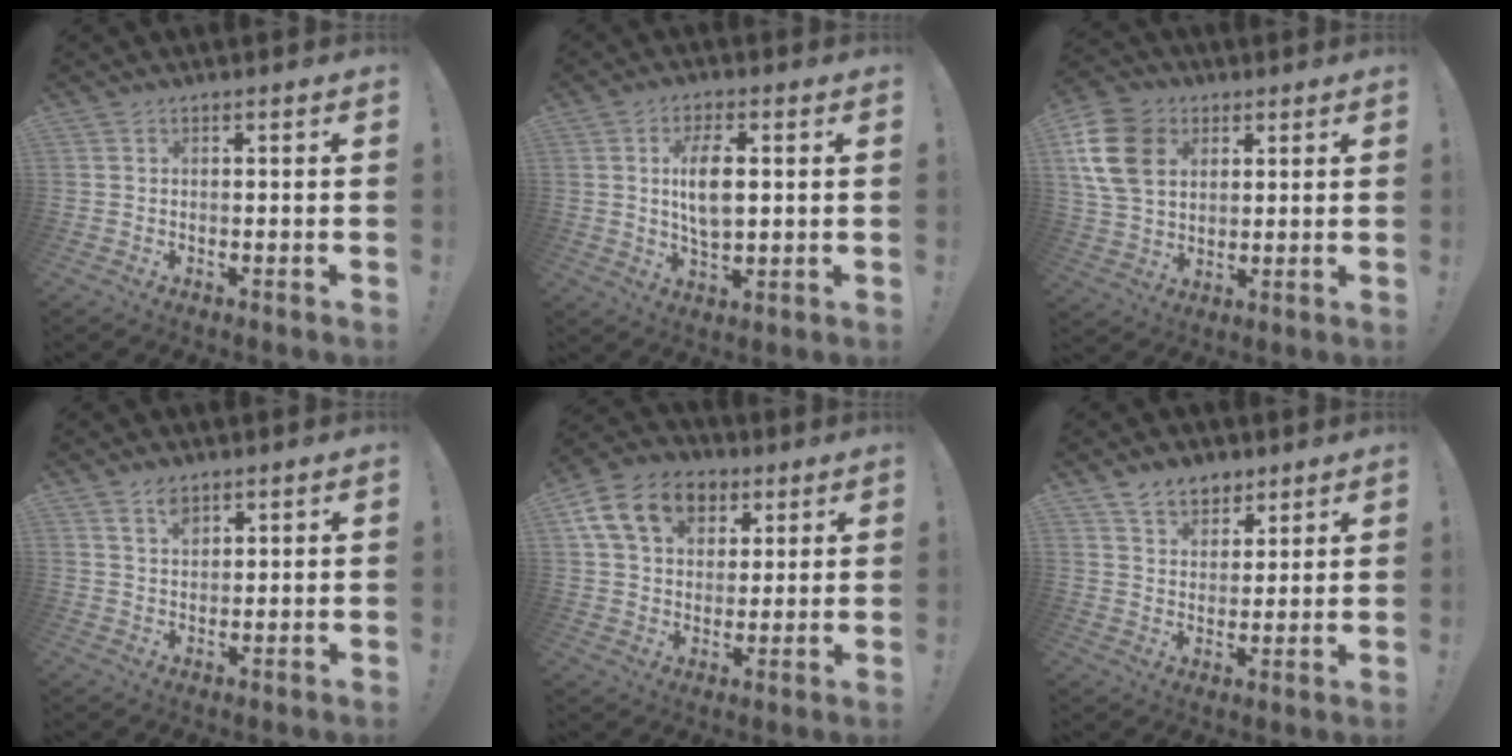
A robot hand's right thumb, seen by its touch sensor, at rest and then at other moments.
{"total": 9.2, "force": [1.5, 4.6, 7.8], "torque": [-0.135, -0.002, 0.021]}
{"total": 15.6, "force": [5.2, 11.9, 8.6], "torque": [-0.160, -0.014, 0.104]}
{"total": 4.5, "force": [3.1, 2.5, 2.1], "torque": [-0.024, -0.019, 0.054]}
{"total": 16.7, "force": [7.2, 12.0, 9.1], "torque": [-0.137, -0.022, 0.137]}
{"total": 8.2, "force": [6.0, 5.3, 1.9], "torque": [-0.030, -0.039, 0.117]}